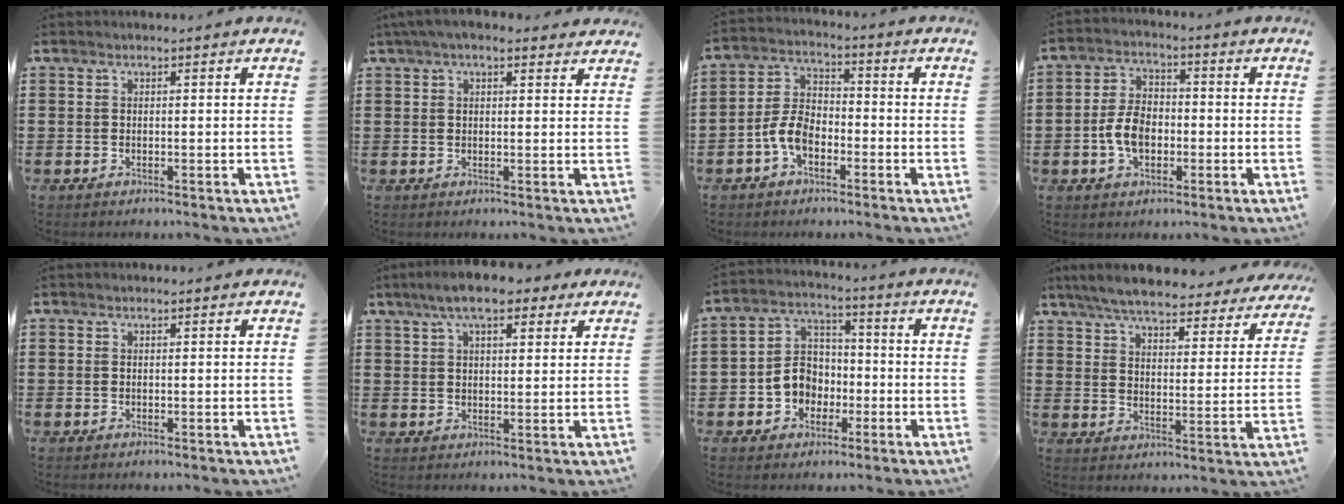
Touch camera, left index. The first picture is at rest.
{"total": 3.9, "force": [2.9, 1.3, 2.3], "torque": [-0.052, 0.002, 0.052]}
{"total": 6.0, "force": [-3.0, 3.5, 3.9], "torque": [-0.103, 0.006, -0.066]}
{"total": 6.2, "force": [-1.6, 3.8, 4.6], "torque": [-0.110, 0.003, -0.037]}
{"total": 0.0}
{"total": 7.8, "force": [5.5, 2.4, 4.9], "torque": [-0.101, 0.003, 0.099]}
{"total": 6.7, "force": [-2.3, 5.8, 2.4], "torque": [-0.071, 0.019, -0.047]}
{"total": 6.6, "force": [6.2, 0.7, 2.1], "torque": [-0.071, -0.036, 0.107]}